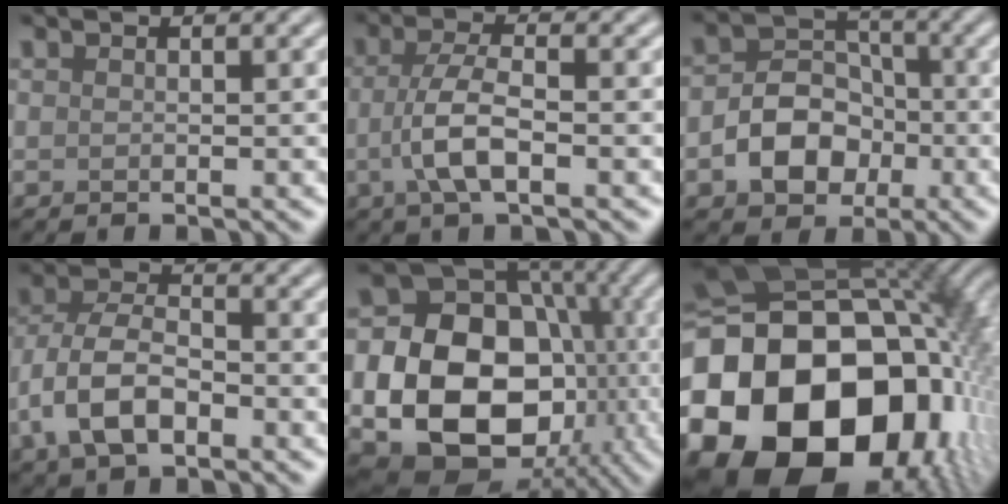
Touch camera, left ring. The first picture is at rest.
{"total": 4.1, "force": [-1.0, 1.4, 3.8], "torque": [-0.080, 0.003, -0.024]}
{"total": 5.6, "force": [-1.8, 4.2, 3.1], "torque": [-0.046, 0.001, -0.034]}
{"total": 6.5, "force": [-2.5, 3.6, 4.8], "torque": [-0.101, 0.003, -0.056]}
{"total": 18.6, "force": [-3.4, 15.2, 10.3], "torque": [-0.165, -0.028, -0.076]}
{"total": 23.5, "force": [-5.0, 17.6, 14.8], "torque": [-0.305, -0.035, -0.096]}